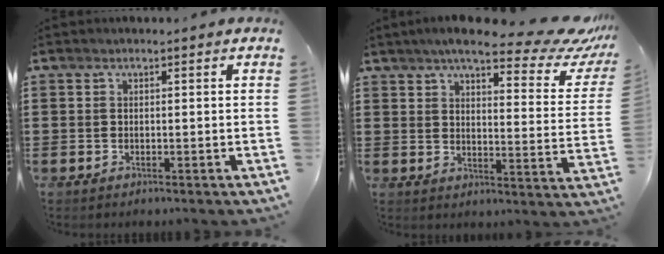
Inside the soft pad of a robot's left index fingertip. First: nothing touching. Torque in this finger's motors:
{"motor_torque": [2.14, 0.00, 1.05, 0.11]}